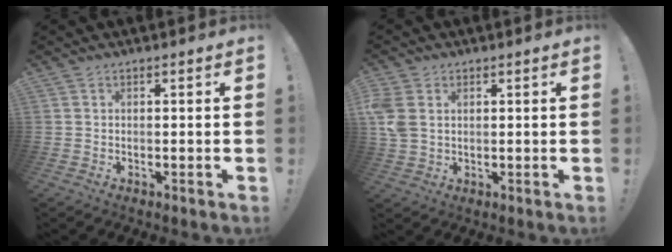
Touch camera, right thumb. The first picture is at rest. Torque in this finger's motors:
{"motor_torque": [-0.09, 0.19, 0.02, 0.03, 0.11]}